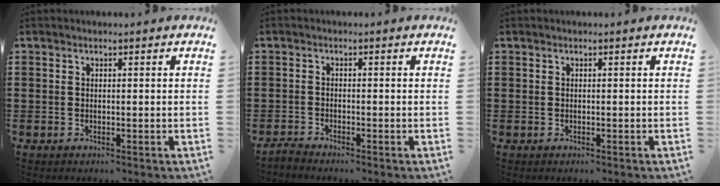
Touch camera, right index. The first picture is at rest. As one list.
[{"total": 1.4, "force": [-1.4, -0.1, 0.0], "torque": [-0.006, -0.002, -0.027]}, {"total": 0.0}]